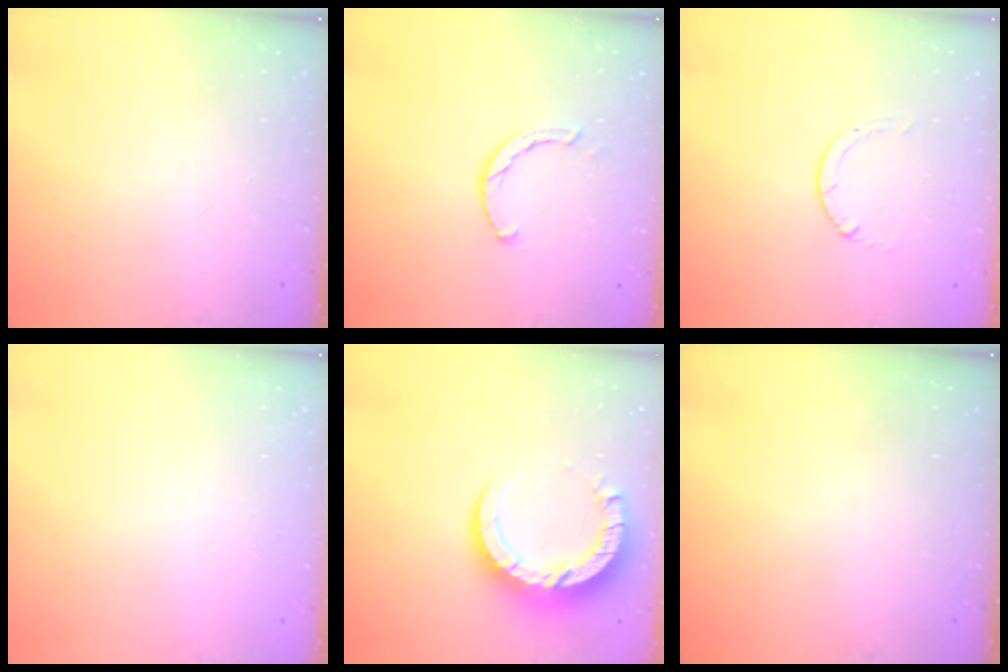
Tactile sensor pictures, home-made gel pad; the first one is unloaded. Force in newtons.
{"total": 2.5, "press": 2.5, "slide": 0.1}
{"total": 0.0}
{"total": 2.7, "press": 2.7, "slide": 0.2}
{"total": 13.0, "press": 13.0, "slide": 1.0}
{"total": 0.0}